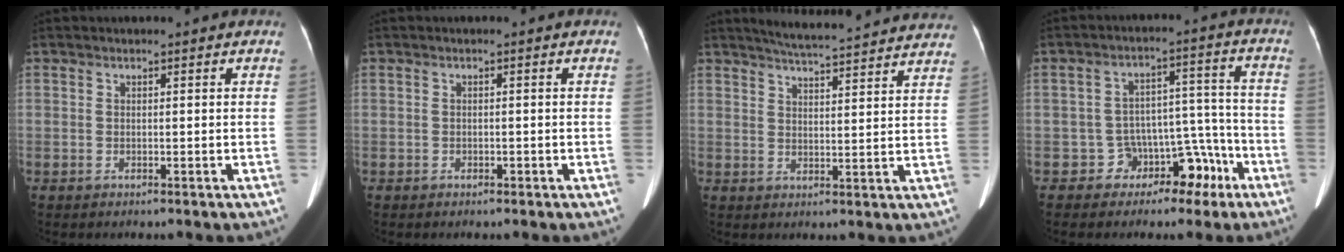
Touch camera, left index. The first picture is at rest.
{"total": 0.5, "force": [-0.4, 0.3, 0.1], "torque": [-0.005, 0.000, -0.008]}
{"total": 18.9, "force": [17.7, 1.3, 6.5], "torque": [-0.095, -0.003, 0.219]}
{"total": 7.4, "force": [-4.6, 5.2, 2.5], "torque": [-0.019, 0.047, -0.062]}